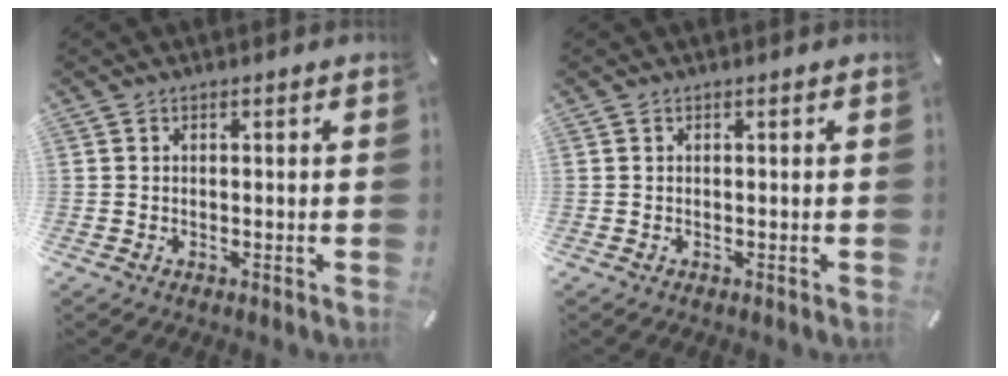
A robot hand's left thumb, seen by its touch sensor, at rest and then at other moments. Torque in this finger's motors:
{"motor_torque": [0.00, 0.00, 0.00, 0.00, 0.00]}